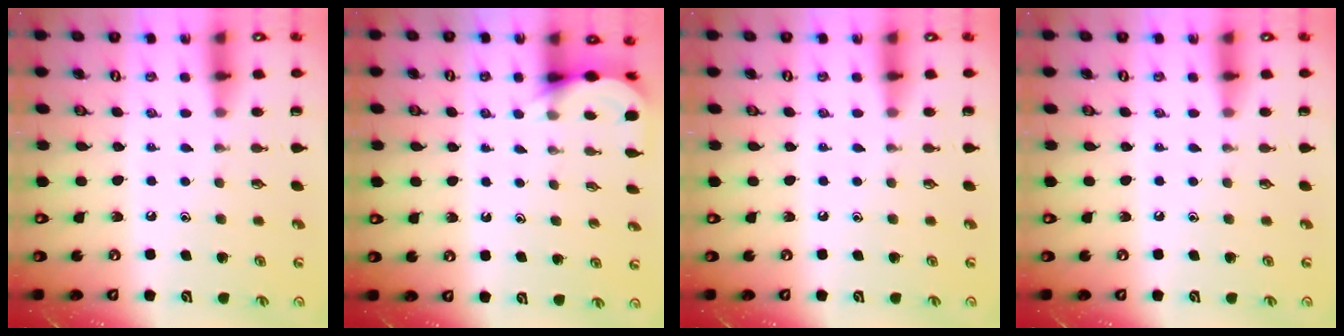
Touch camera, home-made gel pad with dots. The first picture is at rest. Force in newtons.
{"total": 4.0, "press": 3.9, "slide": 0.6}
{"total": 0.0}
{"total": 0.0}